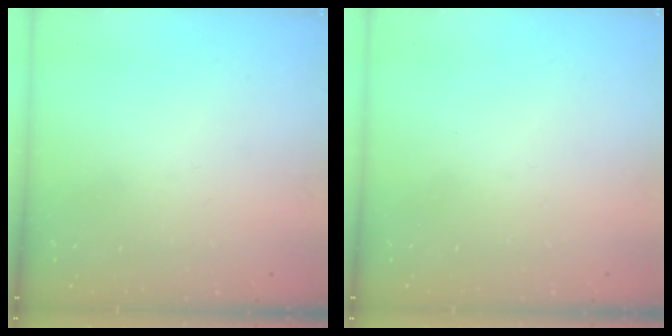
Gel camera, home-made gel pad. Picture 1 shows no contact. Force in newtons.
{"total": 1.8, "press": 1.8, "slide": 0.1}